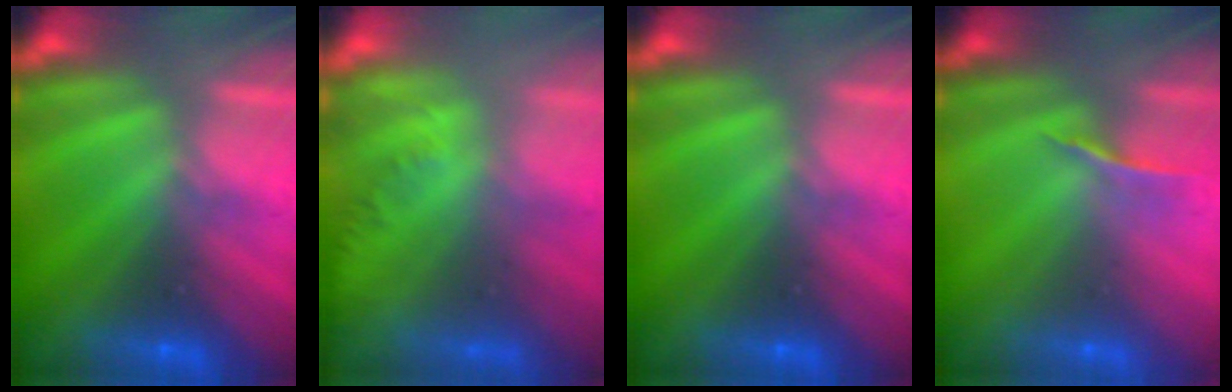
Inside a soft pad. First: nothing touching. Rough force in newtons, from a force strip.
{"total": 1.3}
{"total": 0.0}
{"total": 1.0}